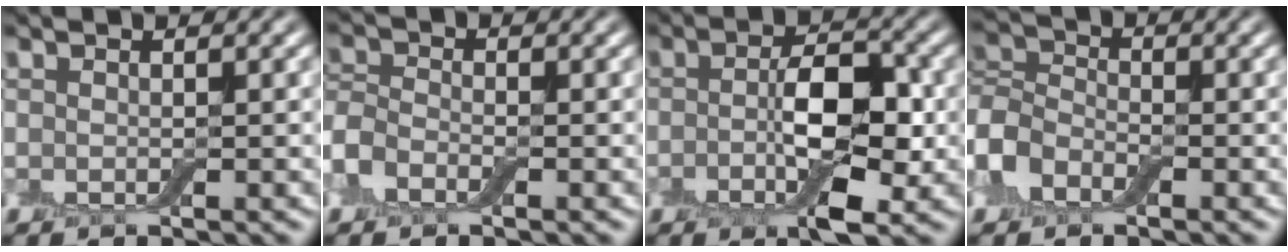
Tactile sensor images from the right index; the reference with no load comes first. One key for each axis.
{"total": 2.3, "fx": -1.3, "fy": 1.6, "fz": 1.1, "tx": -0.026, "ty": 0.007, "tz": -0.039}
{"total": 5.9, "fx": -1.0, "fy": 2.4, "fz": 5.3, "tx": -0.089, "ty": 0.008, "tz": -0.020}
{"total": 3.8, "fx": -1.5, "fy": 3.0, "fz": 1.8, "tx": -0.036, "ty": 0.009, "tz": -0.044}